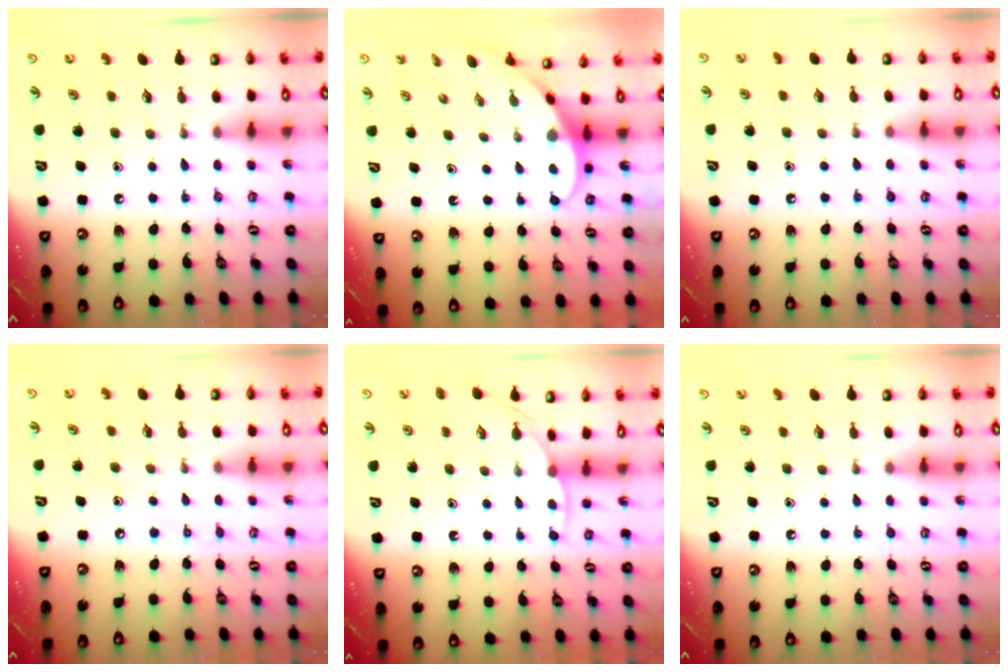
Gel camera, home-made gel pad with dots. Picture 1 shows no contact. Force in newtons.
{"total": 3.7, "press": 3.7, "slide": 0.8}
{"total": 3.6, "press": 3.6, "slide": 0.4}
{"total": 4.9, "press": 4.9, "slide": 0.2}
{"total": 2.9, "press": 2.9, "slide": 0.4}
{"total": 2.9, "press": 2.8, "slide": 0.4}